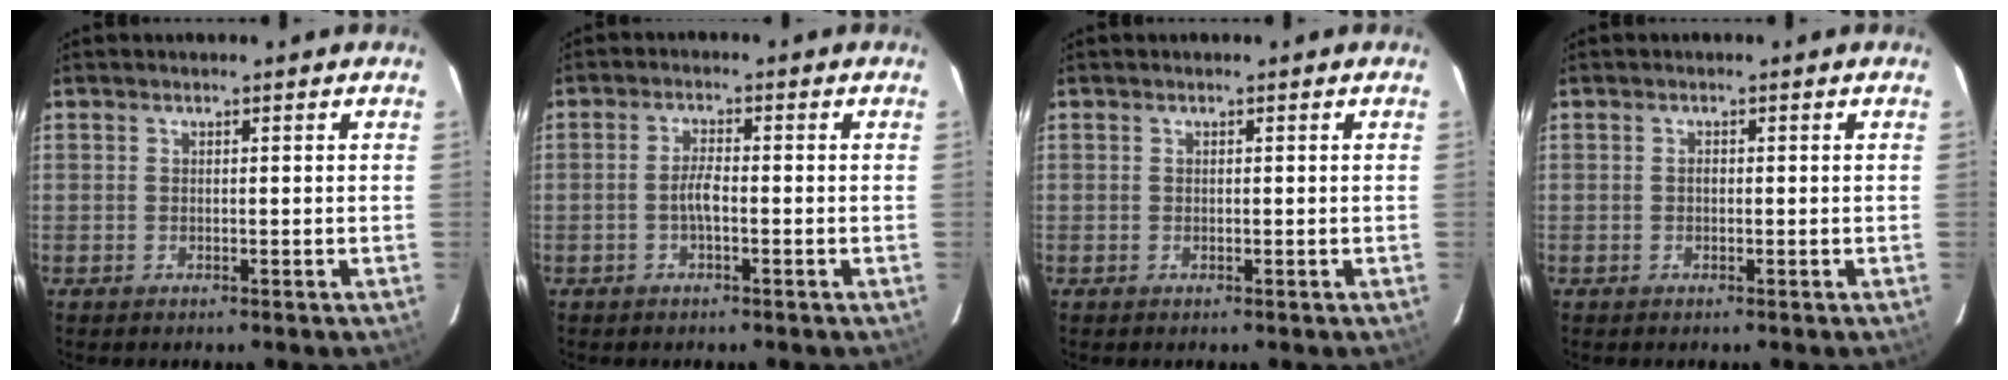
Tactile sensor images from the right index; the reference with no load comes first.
{"total": 2.7, "force": [-0.9, 0.6, 2.5], "torque": [-0.051, 0.004, -0.018]}
{"total": 0.0}
{"total": 0.6, "force": [-0.1, 0.4, 0.3], "torque": [-0.004, 0.003, -0.003]}